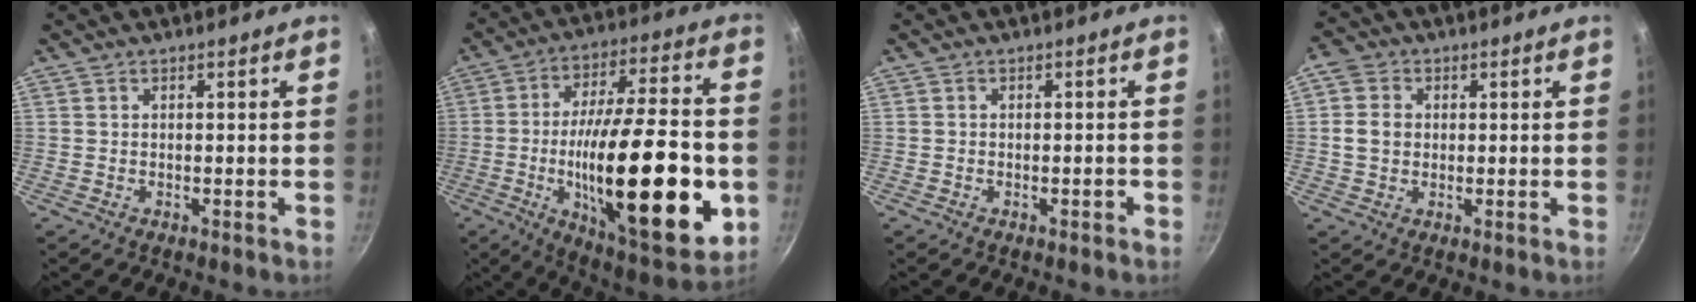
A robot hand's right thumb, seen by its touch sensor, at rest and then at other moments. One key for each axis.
{"total": 31.5, "fx": -6.0, "fy": 10.4, "fz": 29.1, "tx": -0.437, "ty": 0.008, "tz": -0.086}
{"total": 0.8, "fx": -0.5, "fy": 0.4, "fz": 0.5, "tx": -0.005, "ty": 0.009, "tz": -0.005}
{"total": 5.3, "fx": 0.4, "fy": 4.5, "fz": 2.8, "tx": -0.034, "ty": 0.004, "tz": -0.002}